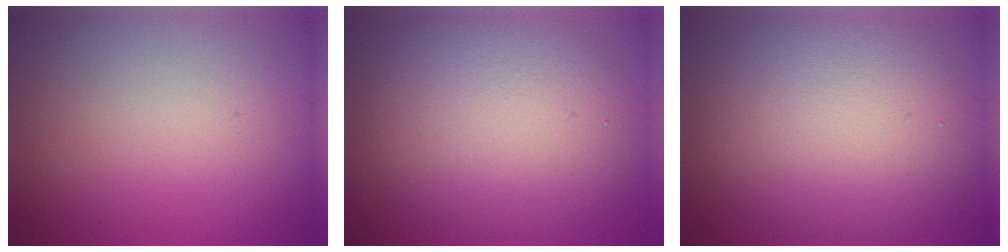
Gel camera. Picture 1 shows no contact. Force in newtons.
{"total": 8.1, "press": 8.1, "slide": 0.4}
{"total": 9.0, "press": 9.0, "slide": 0.9}